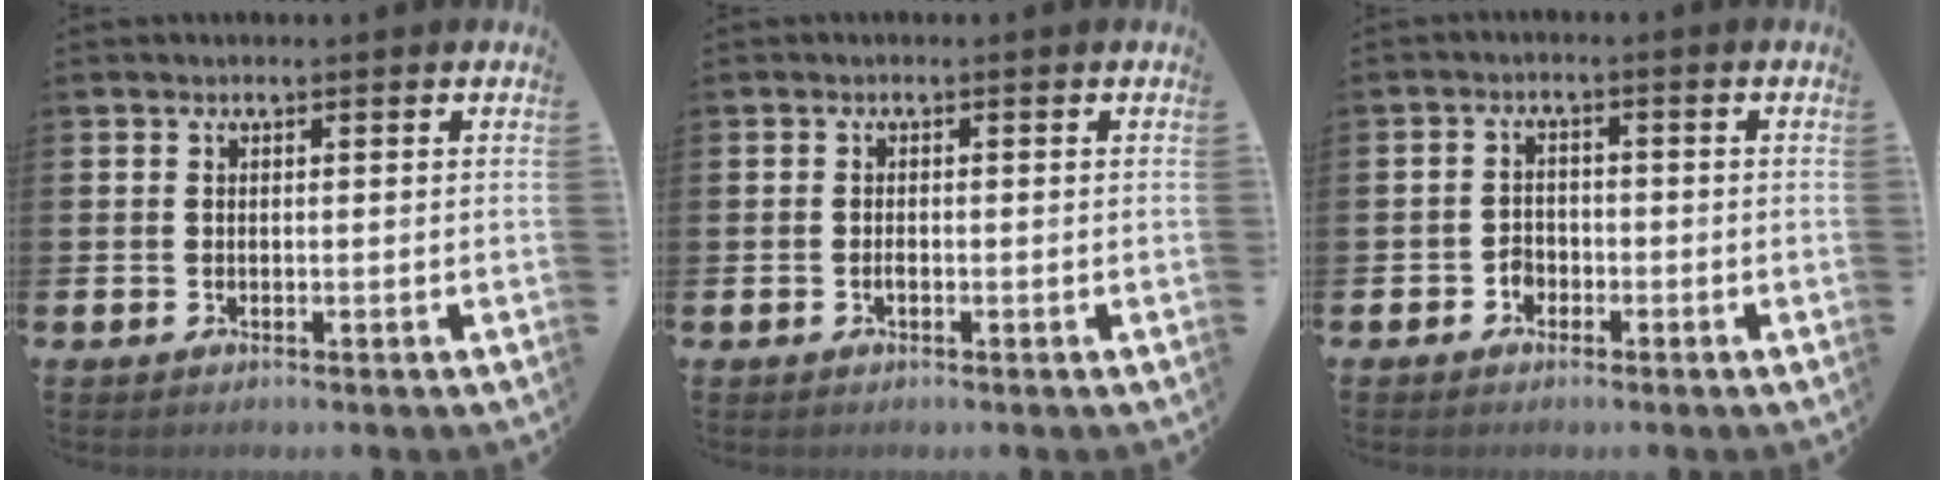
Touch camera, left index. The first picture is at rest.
{"total": 0.8, "force": [-0.3, 0.3, 0.6], "torque": [-0.012, -0.002, -0.006]}
{"total": 2.1, "force": [-1.3, 1.6, 0.4], "torque": [-0.012, 0.004, -0.030]}